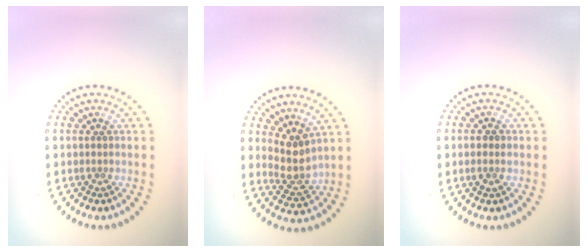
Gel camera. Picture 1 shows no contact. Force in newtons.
{"total": 3.0, "press": 2.3, "slide": 1.8}
{"total": 1.4, "press": 1.3, "slide": 0.4}